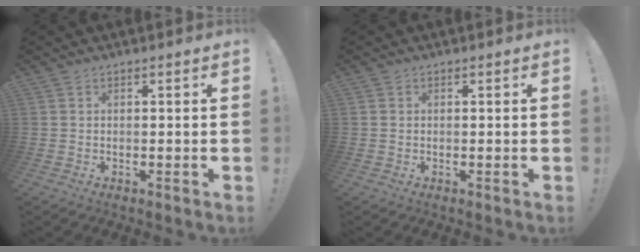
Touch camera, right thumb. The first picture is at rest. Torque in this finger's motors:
{"motor_torque": [0.01, 0.15, 0.01, -0.04, 0.07]}